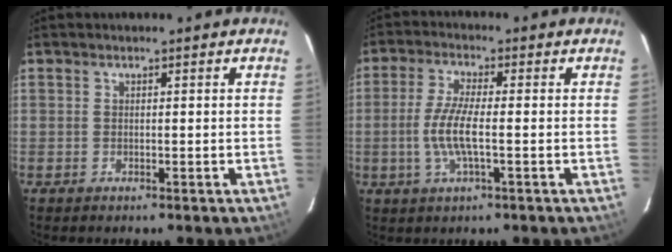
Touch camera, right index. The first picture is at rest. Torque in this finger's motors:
{"motor_torque": [1.43, -0.28, 0.82, 0.18]}